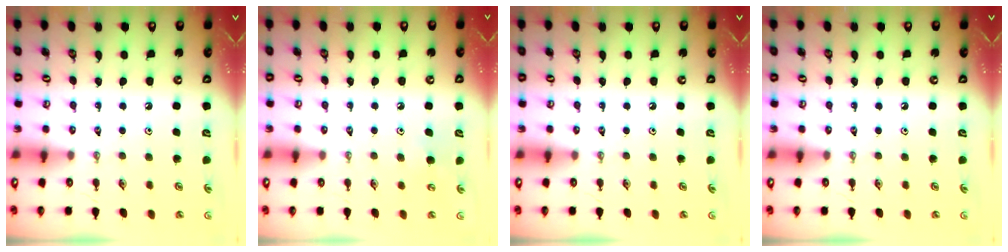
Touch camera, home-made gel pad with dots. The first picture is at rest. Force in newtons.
{"total": 4.0, "press": 4.0, "slide": 0.1}
{"total": 0.0}
{"total": 0.0}